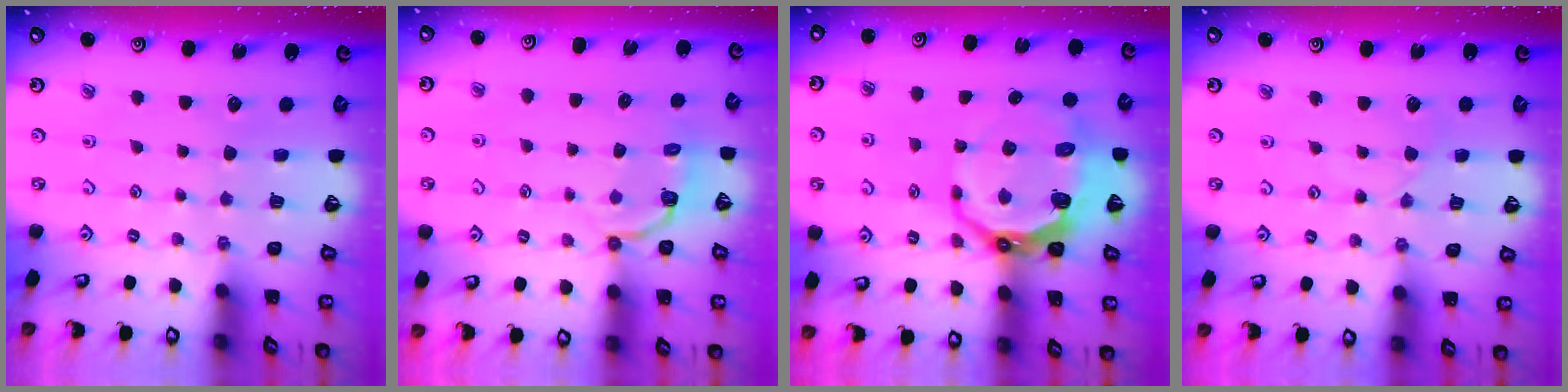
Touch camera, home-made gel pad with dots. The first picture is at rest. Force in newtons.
{"total": 4.2, "press": 2.9, "slide": 3.0}
{"total": 12.7, "press": 11.7, "slide": 5.0}
{"total": 2.3, "press": 2.3, "slide": 0.4}